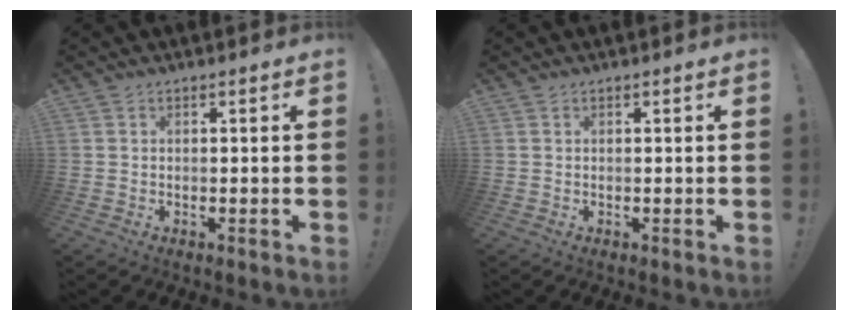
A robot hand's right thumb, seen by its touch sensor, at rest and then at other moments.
{"total": 0.0}